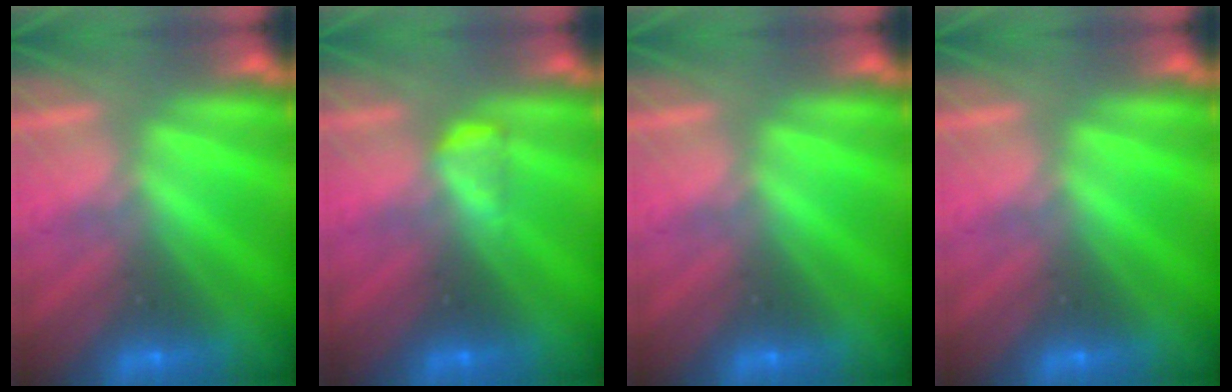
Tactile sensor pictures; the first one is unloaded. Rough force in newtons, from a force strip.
{"total": 2.4}
{"total": 0.0}
{"total": 0.0}